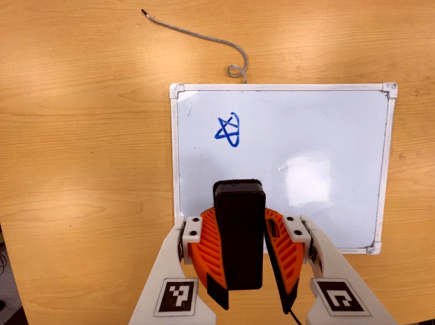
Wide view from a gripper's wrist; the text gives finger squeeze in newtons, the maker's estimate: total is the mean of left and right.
{"total": 11.6, "left": 10.1, "right": 13.1}